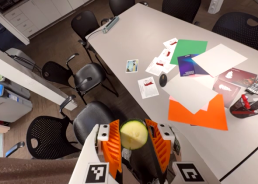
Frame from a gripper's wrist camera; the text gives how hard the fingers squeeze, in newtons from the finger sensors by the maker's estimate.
{"total": 11.5, "left": 11.4, "right": 11.5}